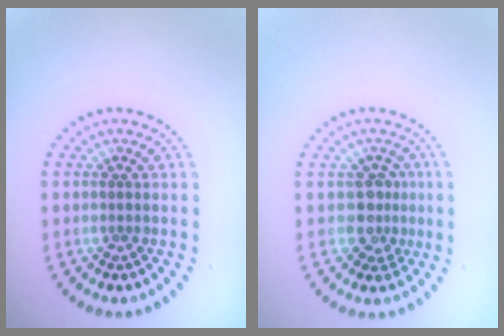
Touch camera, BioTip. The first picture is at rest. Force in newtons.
{"total": 2.3, "press": 1.9, "slide": 1.3}